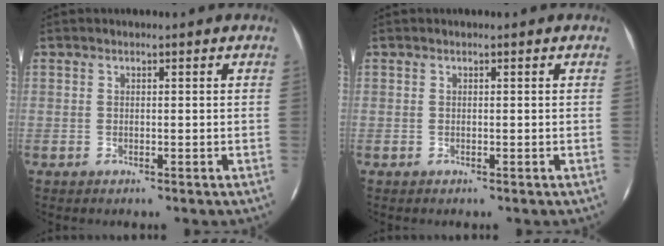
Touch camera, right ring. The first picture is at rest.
{"total": 0.0}